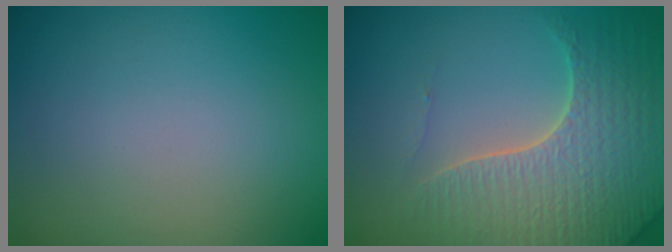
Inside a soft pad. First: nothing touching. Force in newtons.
{"total": 6.2, "press": 6.0, "slide": 1.5}